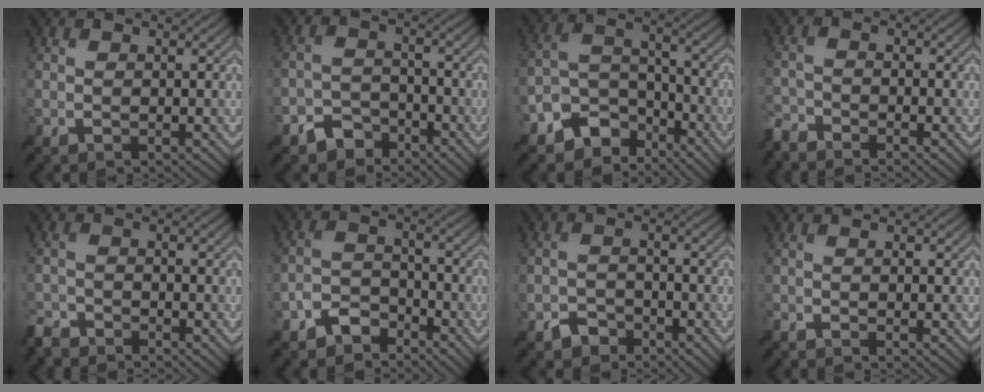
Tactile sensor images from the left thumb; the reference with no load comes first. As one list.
[{"total": 5.1, "force": [-3.9, 2.9, 1.5], "torque": [-0.025, 0.000, -0.080]}, {"total": 9.5, "force": [-7.0, 5.7, 3.0], "torque": [-0.059, 0.001, -0.130]}, {"total": 3.3, "force": [-3.2, 0.7, 0.5], "torque": [-0.012, -0.008, -0.076]}, {"total": 3.2, "force": [-3.1, 0.9, 0.5], "torque": [-0.010, -0.007, -0.073]}, {"total": 5.4, "force": [-4.3, 2.6, 1.8], "torque": [-0.034, 0.002, -0.098]}, {"total": 3.2, "force": [-2.5, 1.7, 0.9], "torque": [-0.012, 0.004, -0.056]}, {"total": 1.0, "force": [-1.0, 0.1, 0.2], "torque": [-0.004, -0.005, -0.024]}]